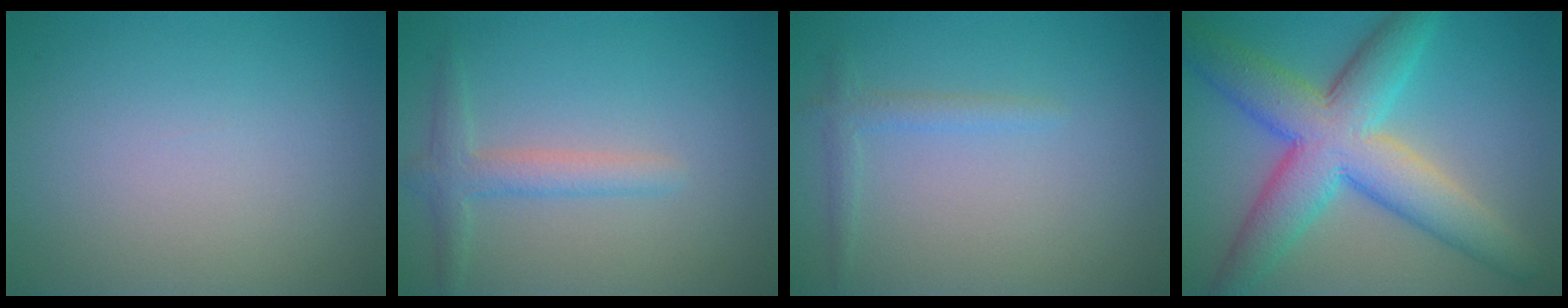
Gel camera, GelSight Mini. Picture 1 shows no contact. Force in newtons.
{"total": 2.4, "press": 2.4, "slide": 0.1}
{"total": 1.4, "press": 1.4, "slide": 0.1}
{"total": 9.6, "press": 9.6, "slide": 0.3}